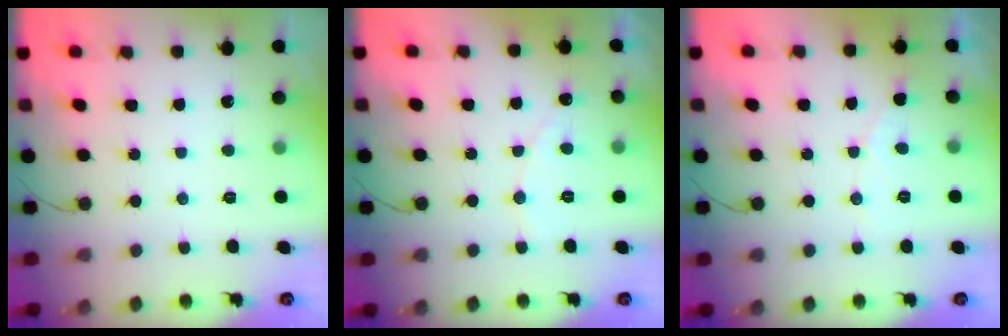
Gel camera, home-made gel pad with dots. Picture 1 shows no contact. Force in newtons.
{"total": 4.5, "press": 4.4, "slide": 0.3}
{"total": 3.0, "press": 3.0, "slide": 0.2}